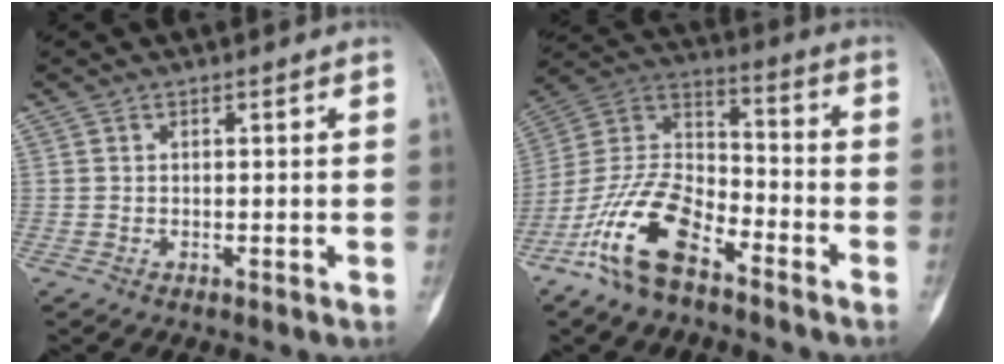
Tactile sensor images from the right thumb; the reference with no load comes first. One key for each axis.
{"total": 16.1, "fx": -9.8, "fy": 7.4, "fz": 10.4, "tx": -0.201, "ty": 0.065, "tz": -0.194}